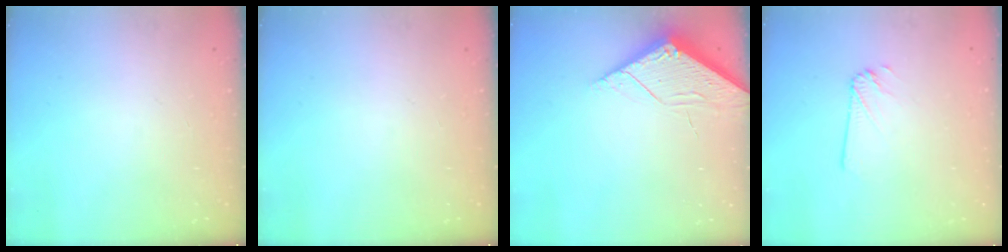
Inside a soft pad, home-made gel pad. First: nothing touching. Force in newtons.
{"total": 0.0}
{"total": 4.0, "press": 4.0, "slide": 0.2}
{"total": 1.6, "press": 1.6, "slide": 0.0}